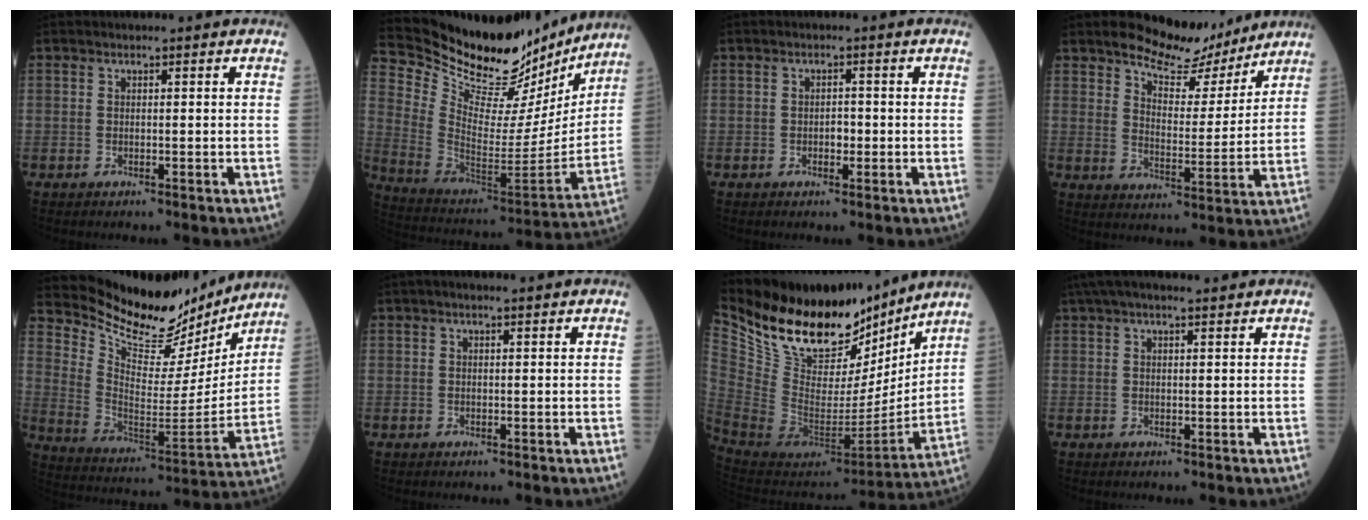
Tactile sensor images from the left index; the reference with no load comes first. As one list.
[{"total": 26.3, "force": [23.2, 7.2, 9.9], "torque": [-0.177, -0.038, 0.352]}, {"total": 1.4, "force": [-0.3, 0.8, 1.1], "torque": [-0.017, 0.002, -0.005]}, {"total": 10.0, "force": [9.0, 3.0, 2.9], "torque": [-0.049, -0.012, 0.139]}, {"total": 19.0, "force": [17.7, 4.6, 5.3], "torque": [-0.102, -0.043, 0.273]}, {"total": 2.4, "force": [1.8, 0.3, 1.7], "torque": [-0.031, 0.020, 0.028]}, {"total": 24.9, "force": [20.3, 8.1, 12.0], "torque": [-0.220, -0.015, 0.346]}, {"total": 8.3, "force": [6.9, 1.1, 4.5], "torque": [-0.077, 0.041, 0.104]}]